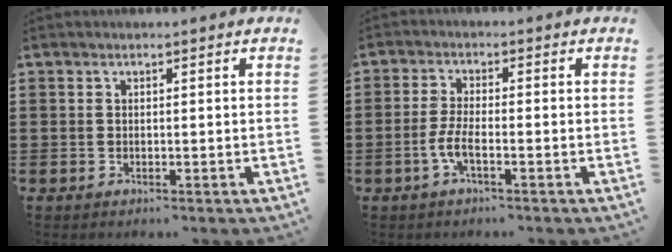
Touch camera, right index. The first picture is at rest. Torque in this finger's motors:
{"motor_torque": [1.48, 0.66, 0.35, 0.10]}